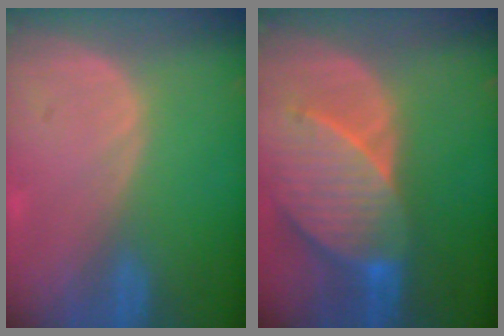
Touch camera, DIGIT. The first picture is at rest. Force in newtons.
{"total": 9.6, "press": 8.7, "slide": 3.9}